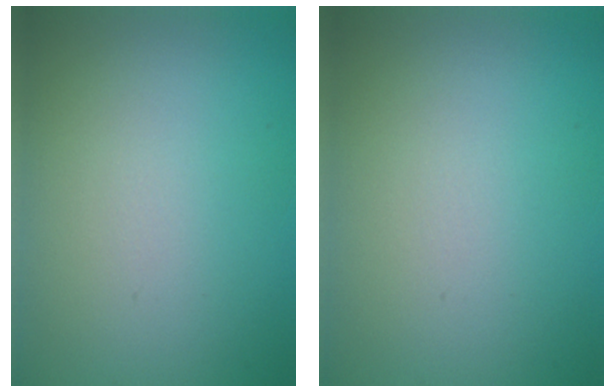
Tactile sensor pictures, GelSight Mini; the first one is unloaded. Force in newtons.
{"total": 0.0}